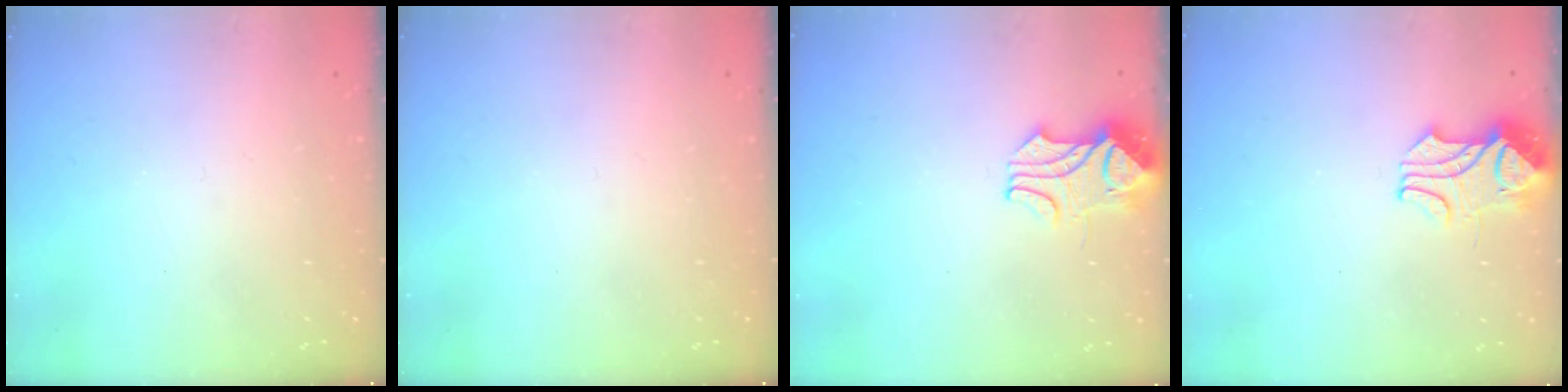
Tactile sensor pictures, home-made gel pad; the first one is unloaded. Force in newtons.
{"total": 0.0}
{"total": 2.0, "press": 1.9, "slide": 0.8}
{"total": 2.2, "press": 2.0, "slide": 0.9}